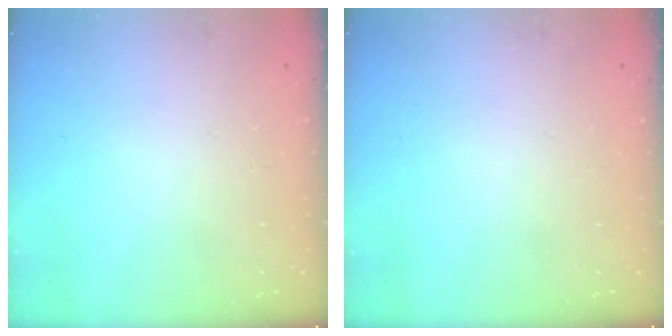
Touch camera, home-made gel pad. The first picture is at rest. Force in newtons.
{"total": 0.0}